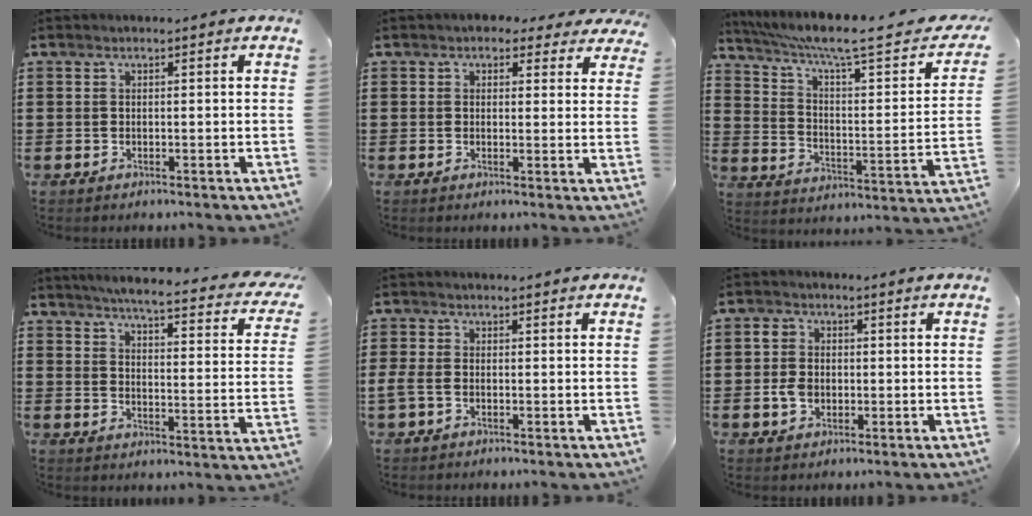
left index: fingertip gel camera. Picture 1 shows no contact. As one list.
[{"total": 2.7, "force": [1.9, 1.7, 0.9], "torque": [-0.020, 0.005, 0.032]}, {"total": 8.4, "force": [5.9, 0.8, 5.9], "torque": [-0.129, -0.038, 0.090]}, {"total": 4.9, "force": [4.2, -0.4, 2.5], "torque": [-0.061, -0.035, 0.063]}, {"total": 2.2, "force": [-1.0, 1.2, 1.6], "torque": [-0.052, -0.007, -0.024]}, {"total": 4.2, "force": [-0.7, 3.4, 2.4], "torque": [-0.063, 0.004, -0.018]}]